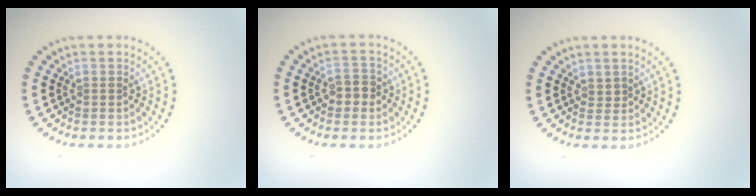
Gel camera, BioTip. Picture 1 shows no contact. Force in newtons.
{"total": 1.9, "press": 1.8, "slide": 0.6}
{"total": 0.6, "press": 0.3, "slide": 0.6}